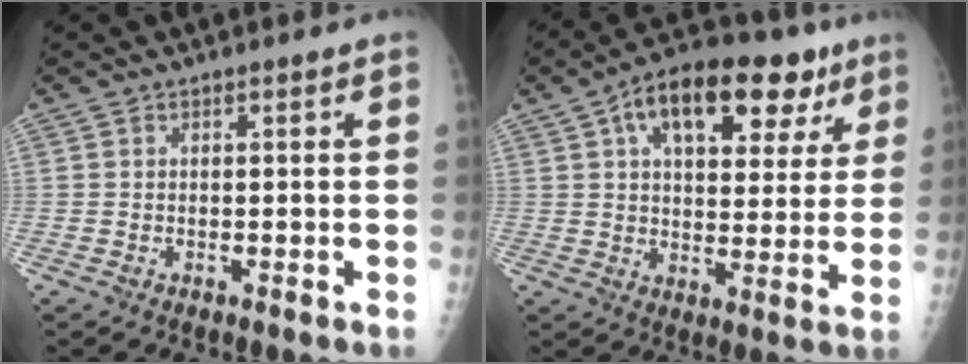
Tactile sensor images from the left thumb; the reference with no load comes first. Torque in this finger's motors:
{"motor_torque": [0.35, 0.24, 0.25, 0.04, 0.20]}